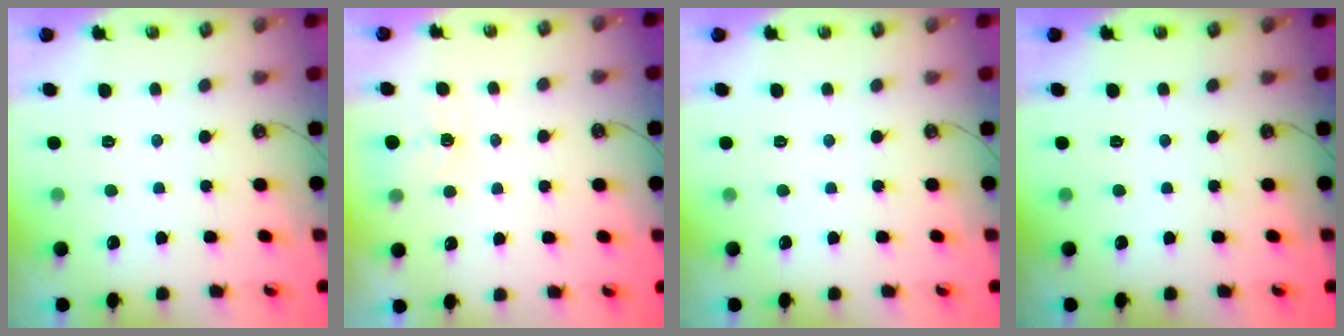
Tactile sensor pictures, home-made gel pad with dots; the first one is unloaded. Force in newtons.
{"total": 2.9, "press": 2.9, "slide": 0.5}
{"total": 0.0}
{"total": 0.0}